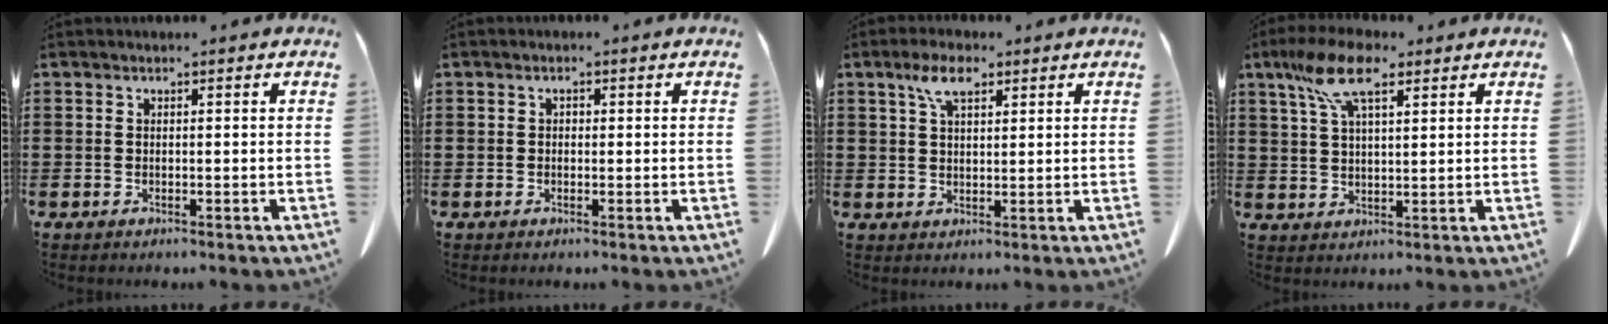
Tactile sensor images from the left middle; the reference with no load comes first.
{"total": 0.6, "force": [0.1, 0.5, 0.4], "torque": [-0.010, 0.002, 0.002]}
{"total": 5.1, "force": [2.9, 2.2, 3.6], "torque": [-0.080, 0.007, 0.052]}
{"total": 8.8, "force": [5.2, 2.9, 6.5], "torque": [-0.148, 0.002, 0.093]}